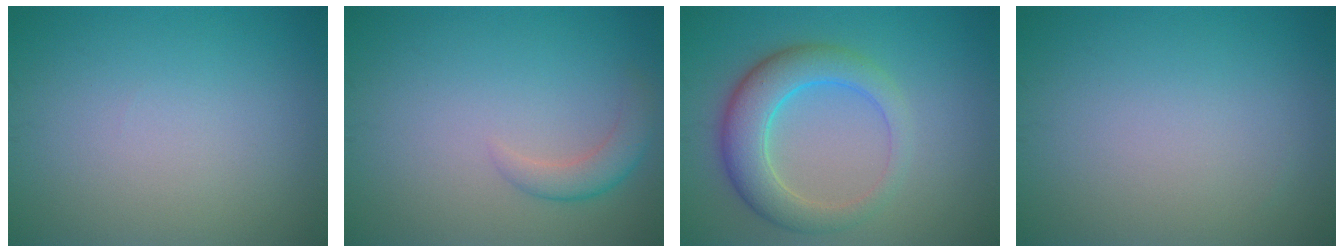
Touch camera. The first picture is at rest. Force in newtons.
{"total": 2.2, "press": 2.2, "slide": 0.1}
{"total": 5.6, "press": 5.5, "slide": 0.3}
{"total": 0.0}